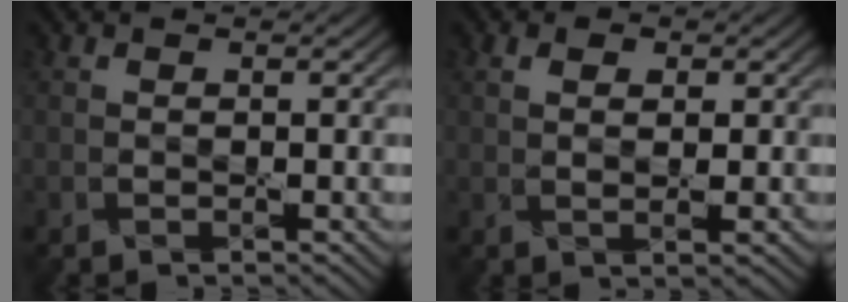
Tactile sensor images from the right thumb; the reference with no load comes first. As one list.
[{"total": 3.0, "force": [0.9, 1.5, 2.5], "torque": [-0.037, -0.007, 0.013]}]